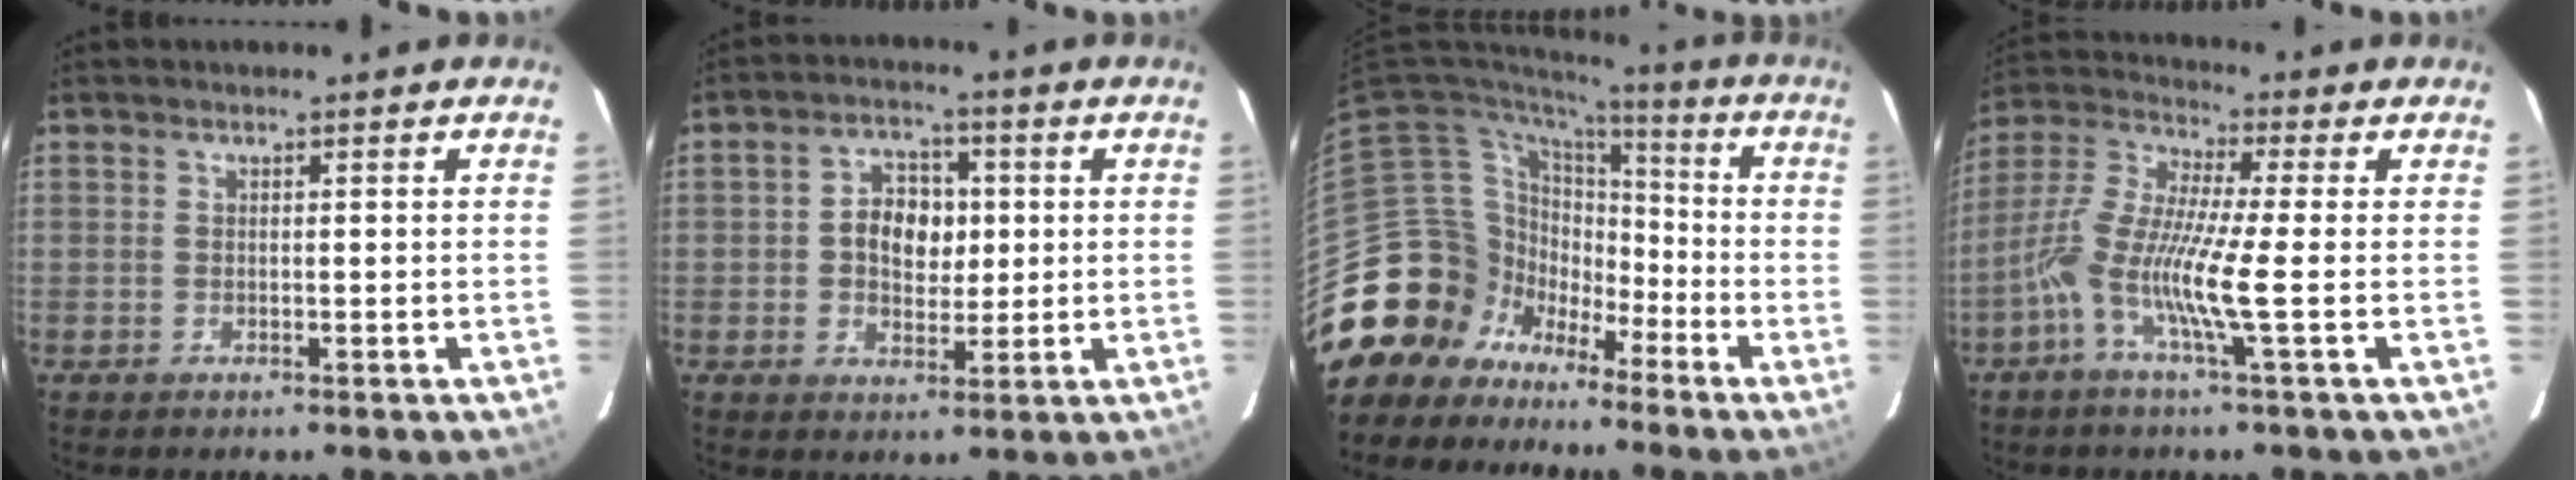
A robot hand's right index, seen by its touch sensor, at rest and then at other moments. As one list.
[{"total": 7.4, "force": [0.6, 5.5, 4.9], "torque": [-0.089, 0.017, 0.013]}, {"total": 16.4, "force": [-8.0, 13.8, 3.6], "torque": [-0.109, 0.047, -0.134]}, {"total": 10.1, "force": [-3.1, -0.5, 9.5], "torque": [-0.200, 0.006, -0.071]}]